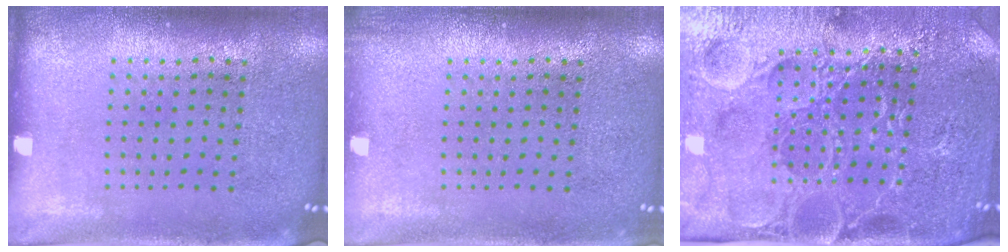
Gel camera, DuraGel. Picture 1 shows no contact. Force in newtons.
{"total": 0.7, "press": 0.7, "slide": 0.0}
{"total": 4.9, "press": 4.5, "slide": 1.9}